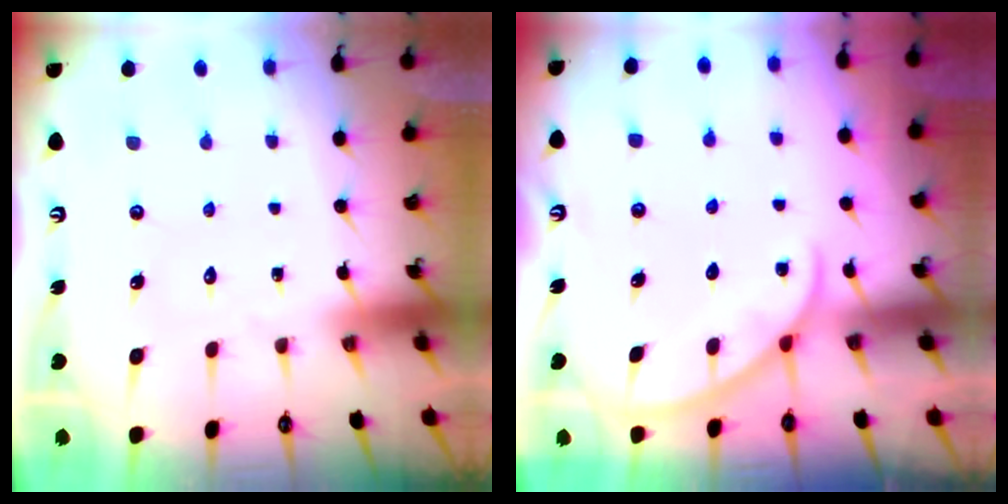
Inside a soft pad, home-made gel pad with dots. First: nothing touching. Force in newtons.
{"total": 1.8, "press": 1.8, "slide": 0.2}